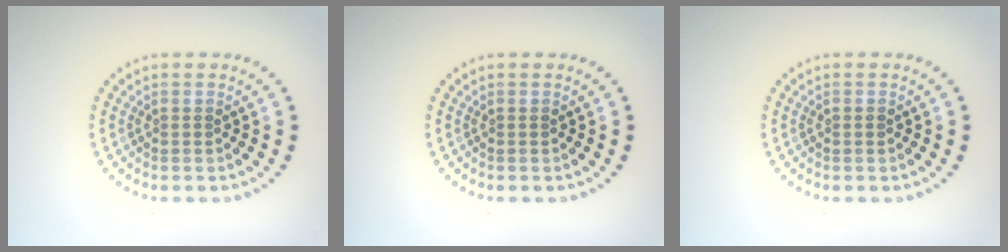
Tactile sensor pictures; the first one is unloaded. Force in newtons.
{"total": 0.0}
{"total": 0.8, "press": 0.7, "slide": 0.1}